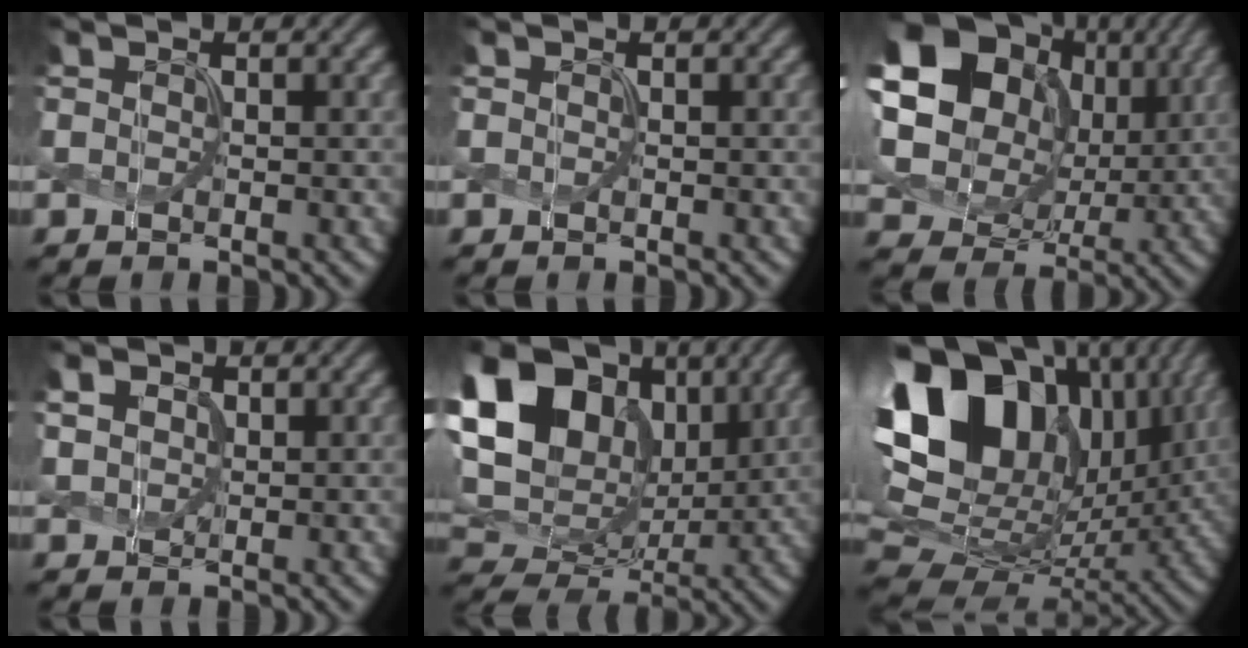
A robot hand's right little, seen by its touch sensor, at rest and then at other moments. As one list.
[{"total": 0.0}, {"total": 17.4, "force": [5.1, 14.2, 8.7], "torque": [-0.222, 0.023, 0.098]}, {"total": 2.6, "force": [1.3, 1.9, 1.2], "torque": [-0.040, 0.009, 0.022]}, {"total": 19.8, "force": [6.9, 14.2, 12.0], "torque": [-0.260, 0.061, 0.112]}, {"total": 19.9, "force": [5.9, 13.6, 13.3], "torque": [-0.266, 0.025, 0.119]}]